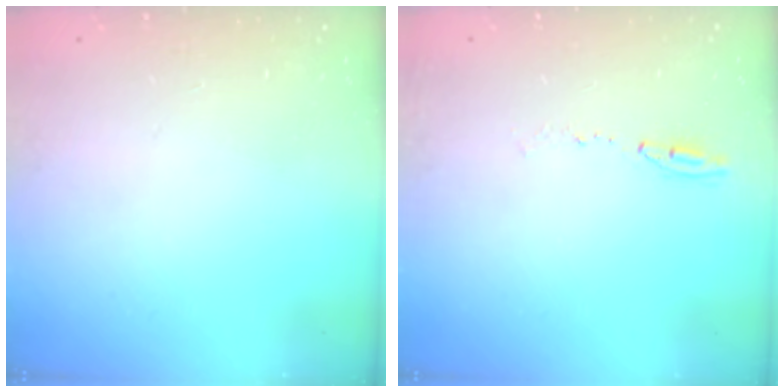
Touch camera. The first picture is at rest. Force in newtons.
{"total": 5.7, "press": 5.7, "slide": 0.7}